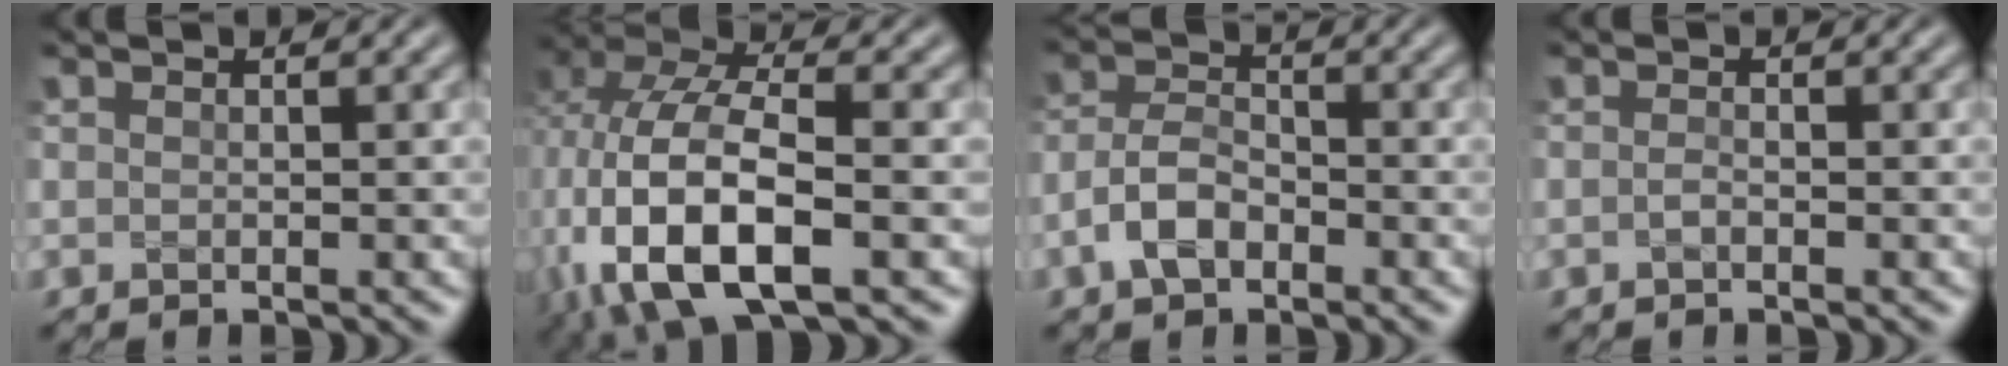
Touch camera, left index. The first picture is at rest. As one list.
[{"total": 12.1, "force": [-2.6, 6.1, 10.1], "torque": [-0.215, -0.004, -0.044]}, {"total": 3.6, "force": [-1.8, 2.1, 2.3], "torque": [-0.045, 0.007, -0.045]}, {"total": 0.7, "force": [-0.3, 0.2, 0.5], "torque": [-0.013, 0.000, -0.008]}]